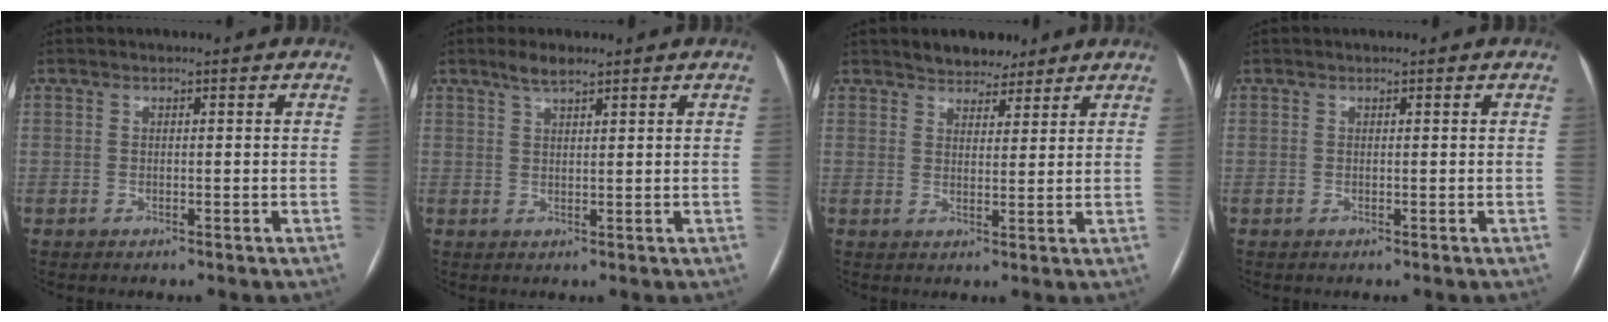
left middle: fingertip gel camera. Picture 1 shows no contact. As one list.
[{"total": 2.8, "force": [2.2, 0.5, 1.7], "torque": [-0.036, 0.007, 0.042]}, {"total": 4.8, "force": [4.1, 2.2, 1.3], "torque": [-0.016, 0.007, 0.068]}, {"total": 0.0}]